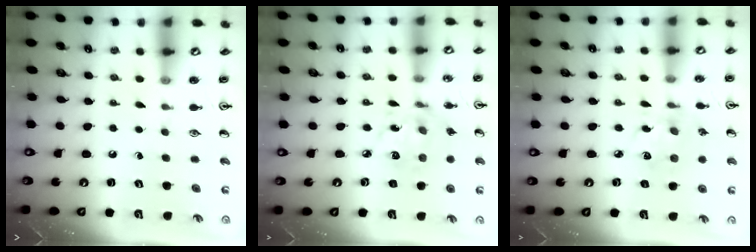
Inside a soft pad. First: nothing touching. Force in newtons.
{"total": 9.3, "press": 9.3, "slide": 0.7}
{"total": 6.7, "press": 6.7, "slide": 0.4}